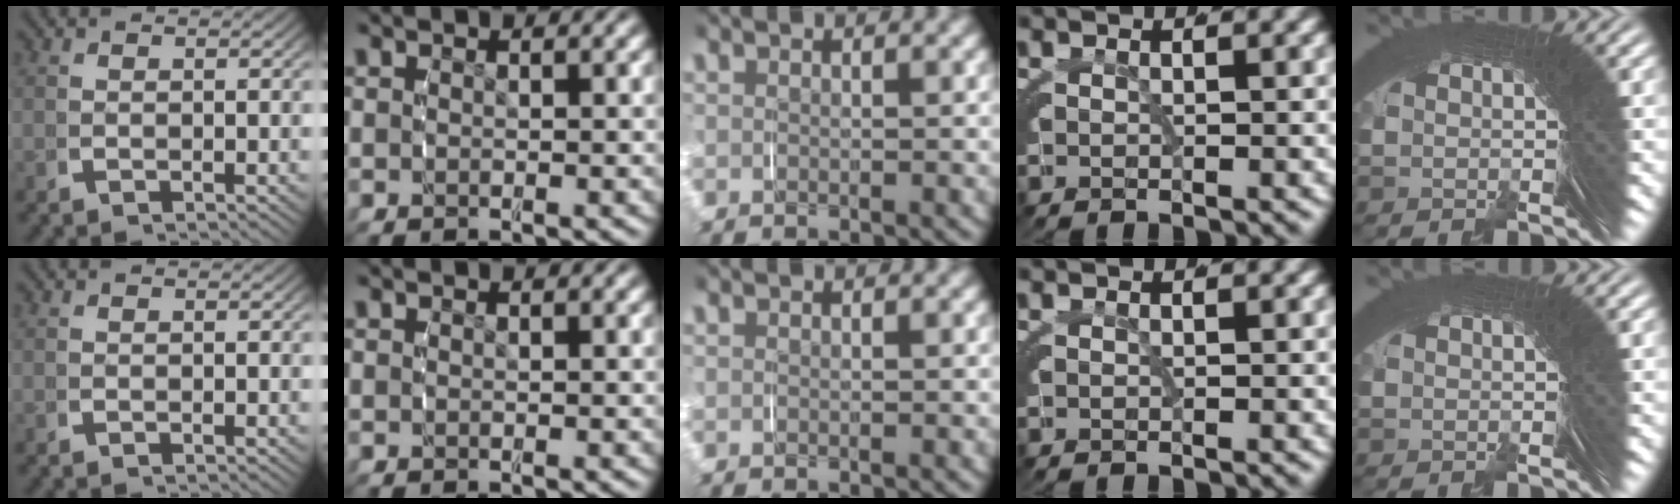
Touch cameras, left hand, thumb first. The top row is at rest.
{}